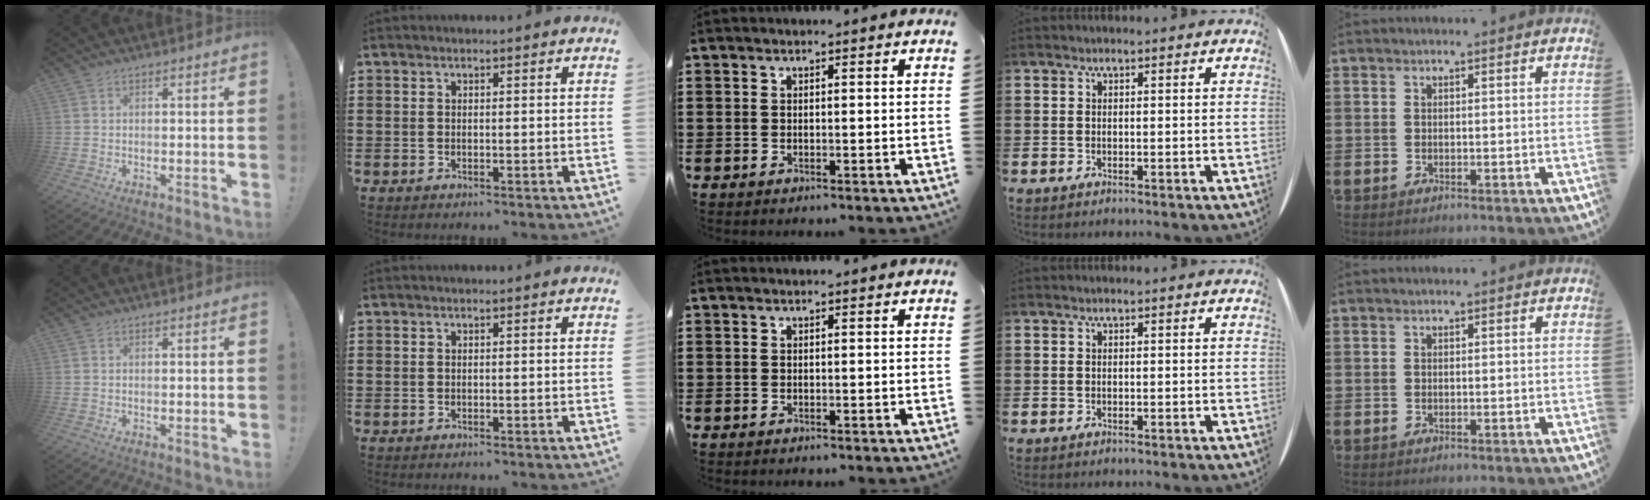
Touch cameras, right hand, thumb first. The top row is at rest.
{}